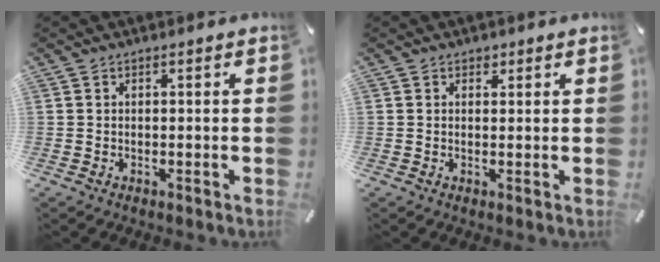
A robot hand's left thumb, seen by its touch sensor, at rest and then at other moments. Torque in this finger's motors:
{"motor_torque": [0.40, 0.40, 0.19, -0.14, 0.02]}